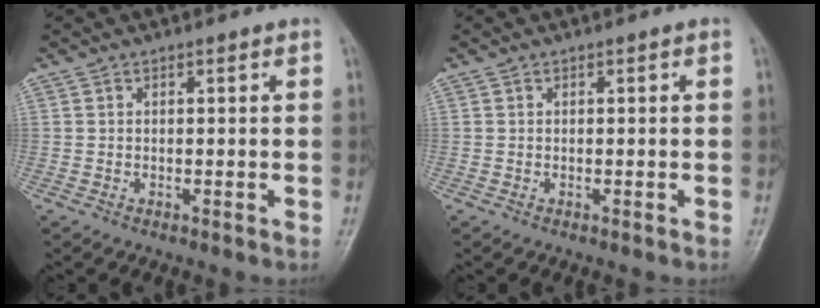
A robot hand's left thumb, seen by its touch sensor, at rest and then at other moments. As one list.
[{"total": 0.0}]